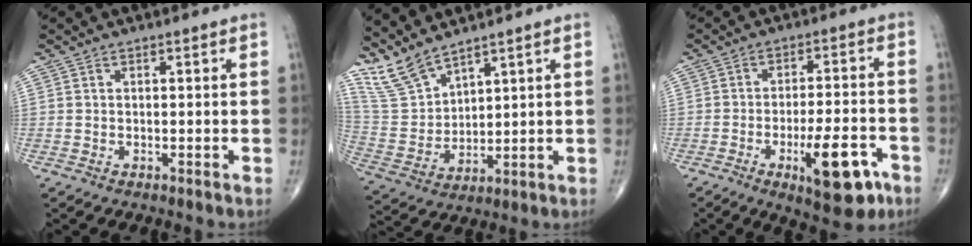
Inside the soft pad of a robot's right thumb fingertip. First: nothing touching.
{"total": 8.8, "force": [7.9, 2.2, 3.1], "torque": [-0.069, -0.042, 0.183]}
{"total": 12.9, "force": [-5.8, 4.4, 10.6], "torque": [-0.145, 0.023, -0.078]}